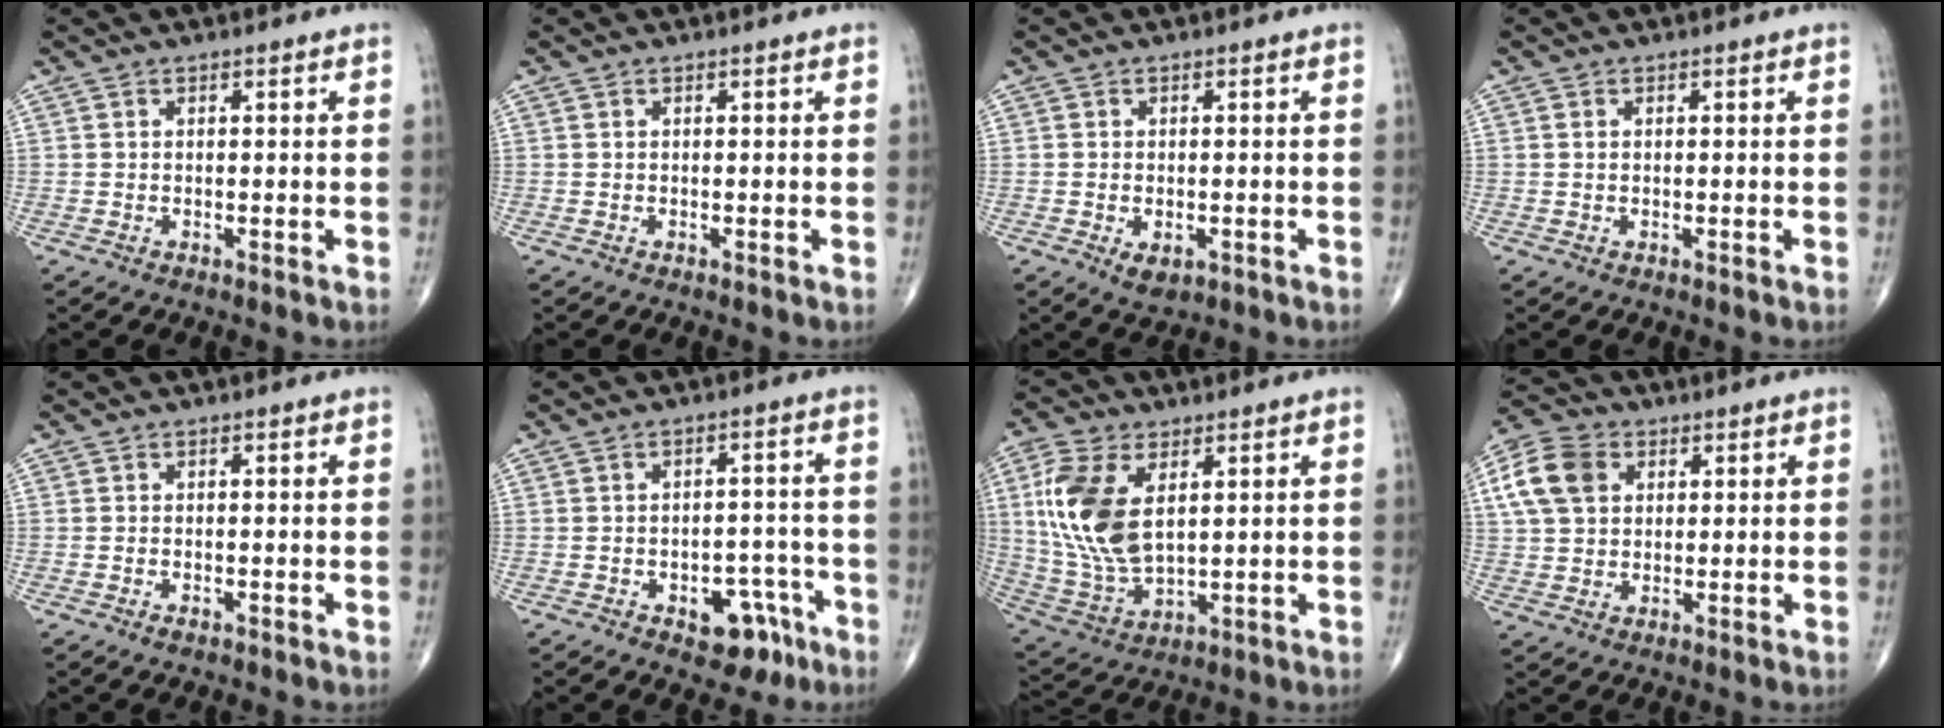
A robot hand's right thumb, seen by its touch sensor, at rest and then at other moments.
{"total": 0.0}
{"total": 3.2, "force": [-1.2, 1.9, 2.2], "torque": [-0.026, -0.001, -0.011]}
{"total": 0.6, "force": [0.2, 0.4, 0.4], "torque": [-0.006, 0.003, 0.003]}
{"total": 0.7, "force": [-0.5, 0.3, 0.5], "torque": [-0.003, 0.000, -0.008]}
{"total": 8.8, "force": [-4.8, 5.1, 5.3], "torque": [-0.030, 0.045, -0.059]}
{"total": 15.8, "force": [3.8, 8.9, 12.5], "torque": [-0.261, -0.012, 0.082]}
{"total": 10.6, "force": [3.2, 7.8, 6.3], "torque": [-0.114, 0.008, 0.055]}